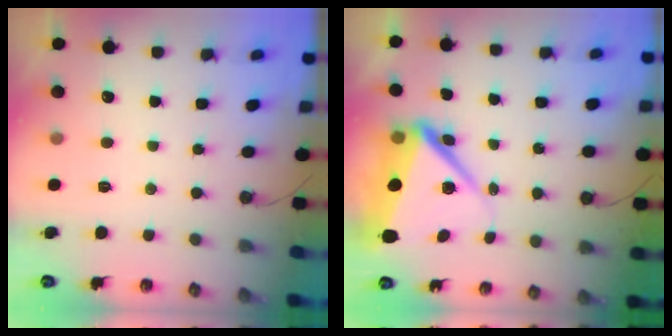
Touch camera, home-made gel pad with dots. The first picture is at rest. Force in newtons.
{"total": 10.4, "press": 10.2, "slide": 1.7}